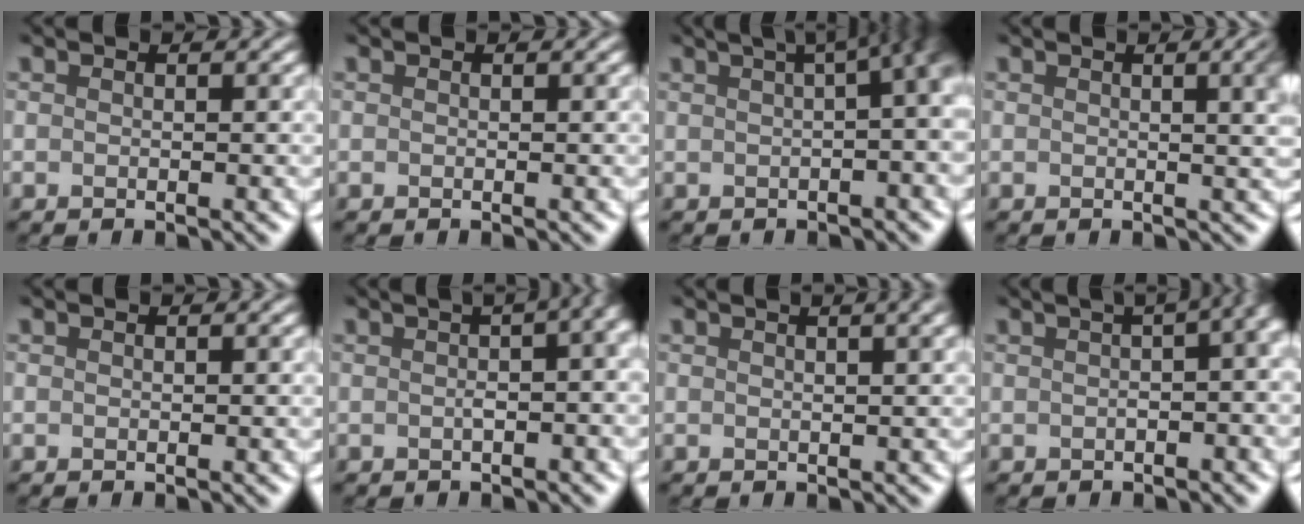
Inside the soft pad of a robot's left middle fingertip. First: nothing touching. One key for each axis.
{"total": 0.0}
{"total": 11.6, "fx": 2.3, "fy": 4.8, "fz": 10.3, "tx": -0.064, "ty": 0.064, "tz": 0.028}
{"total": 6.5, "fx": 1.8, "fy": 3.2, "fz": 5.4, "tx": -0.008, "ty": 0.050, "tz": -0.012}
{"total": 0.0}
{"total": 14.8, "fx": 2.9, "fy": 6.4, "fz": 13.0, "tx": -0.089, "ty": 0.070, "tz": 0.028}
{"total": 5.2, "fx": 2.4, "fy": 2.4, "fz": 3.9, "tx": -0.012, "ty": 0.044, "tz": 0.000}
{"total": 15.8, "fx": 3.7, "fy": 7.1, "fz": 13.6, "tx": -0.087, "ty": 0.069, "tz": 0.035}